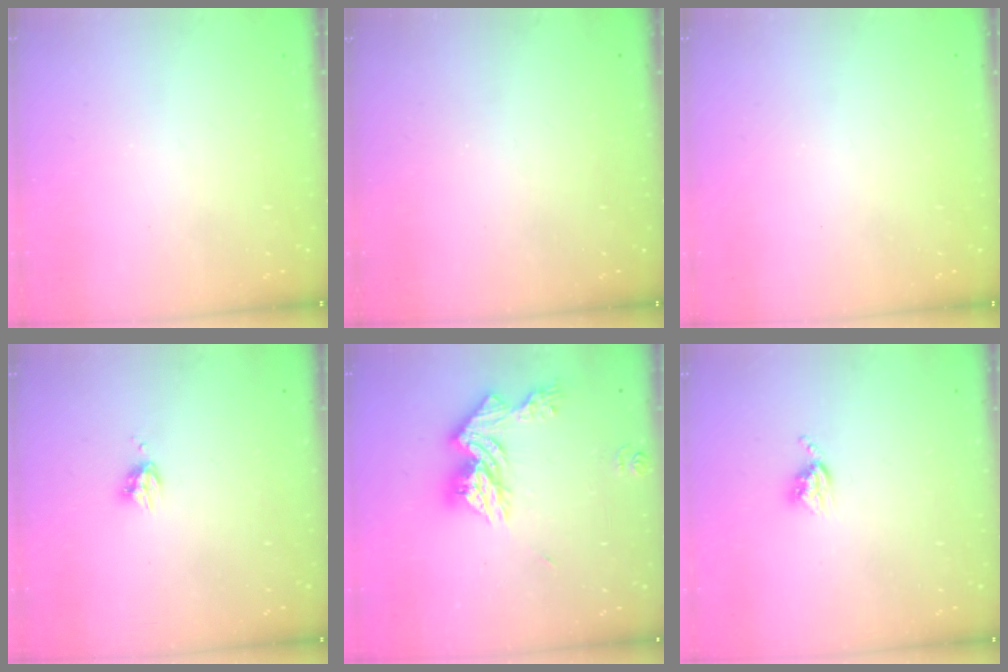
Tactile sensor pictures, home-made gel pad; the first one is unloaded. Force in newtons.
{"total": 0.0}
{"total": 0.0}
{"total": 4.0, "press": 3.9, "slide": 0.6}
{"total": 14.7, "press": 14.7, "slide": 1.2}
{"total": 3.8, "press": 3.8, "slide": 0.5}